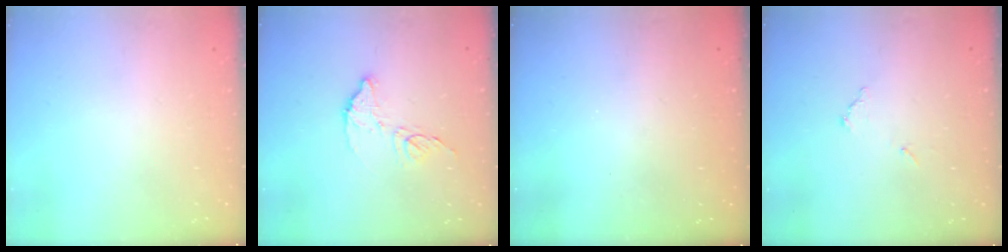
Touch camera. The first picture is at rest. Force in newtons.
{"total": 8.8, "press": 8.8, "slide": 0.3}
{"total": 3.3, "press": 3.3, "slide": 0.1}
{"total": 6.9, "press": 6.9, "slide": 0.2}